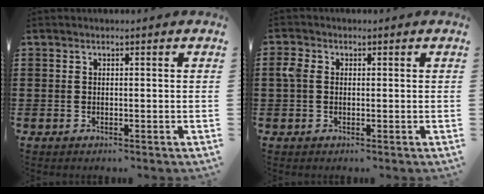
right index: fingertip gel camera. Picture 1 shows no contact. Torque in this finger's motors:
{"motor_torque": [0.53, -0.32, 0.14, 0.07]}